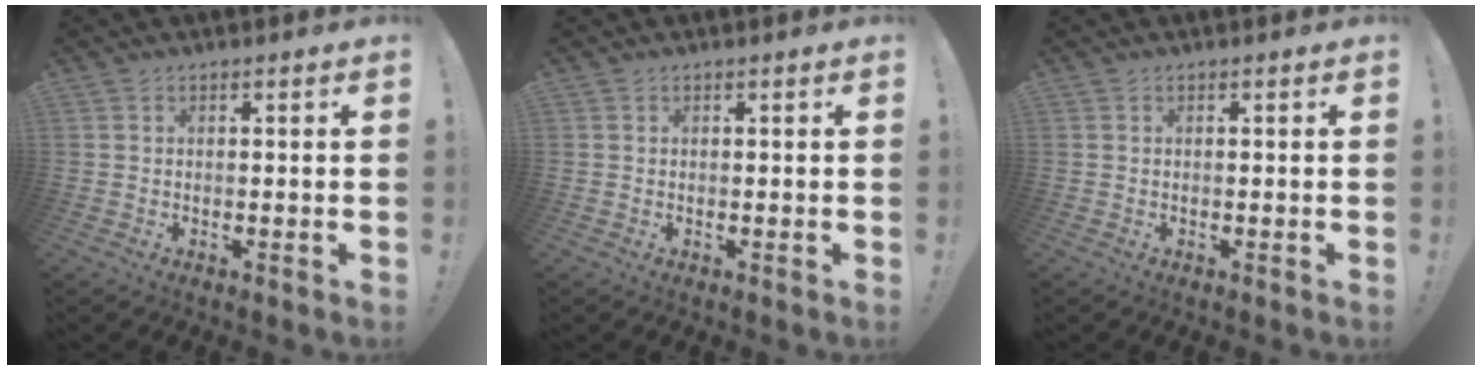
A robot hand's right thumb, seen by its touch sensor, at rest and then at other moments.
{"total": 0.0}
{"total": 0.0}